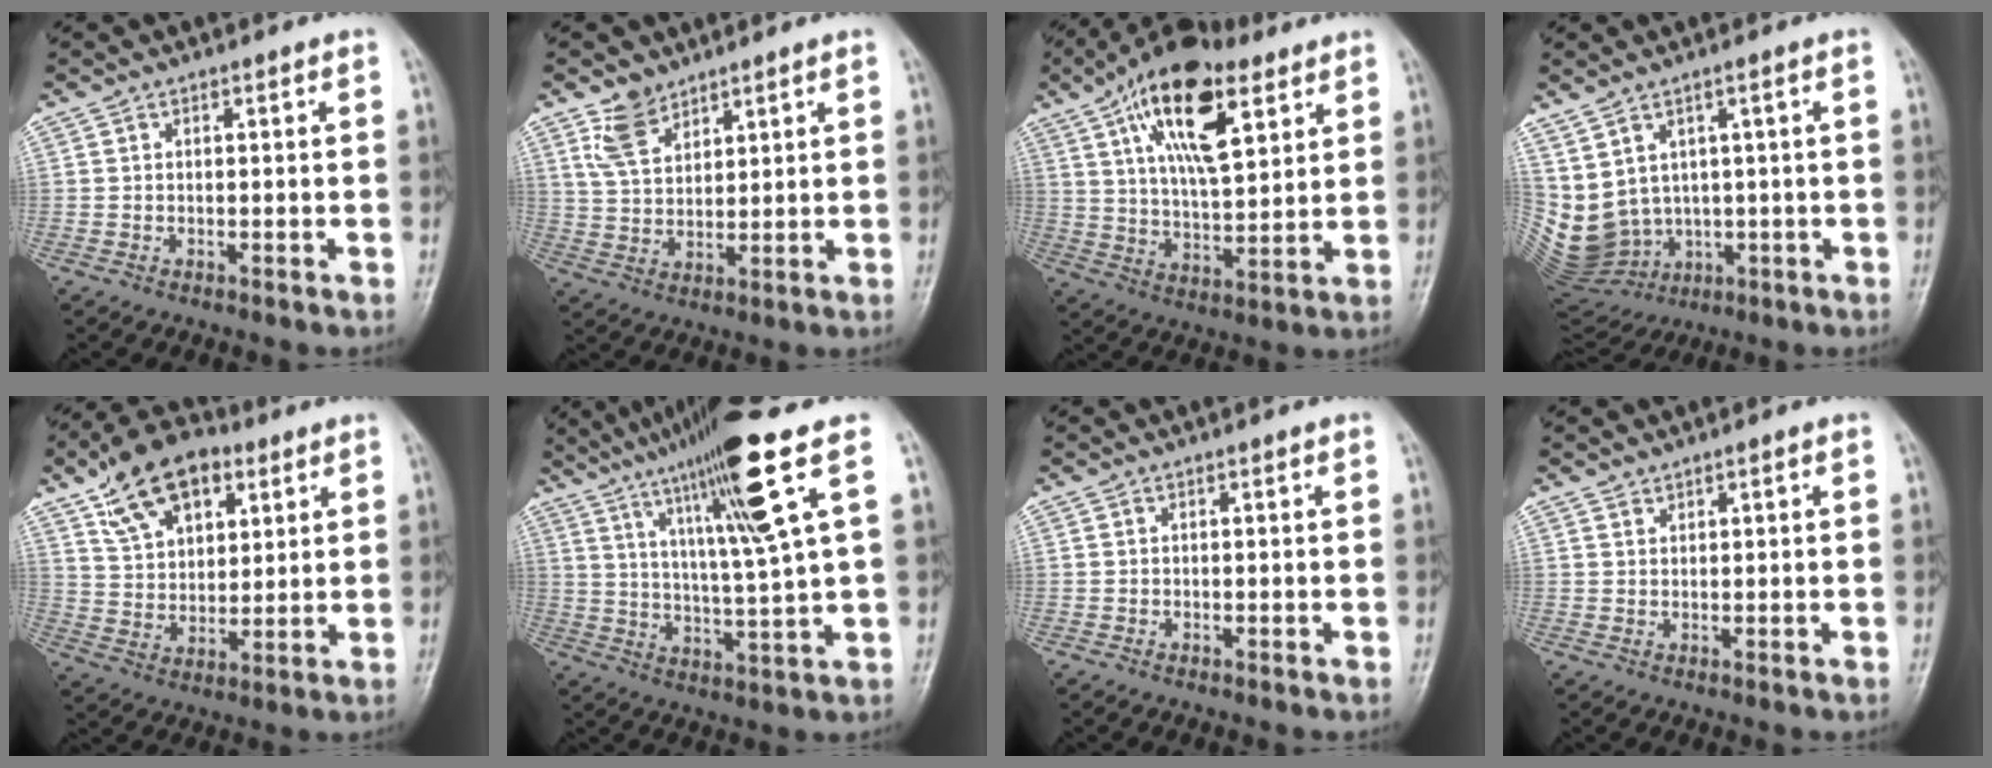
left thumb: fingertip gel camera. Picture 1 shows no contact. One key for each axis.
{"total": 6.2, "fx": 4.3, "fy": 3.4, "fz": 2.8, "tx": -0.040, "ty": -0.028, "tz": 0.094}
{"total": 19.0, "fx": 9.0, "fy": 8.1, "fz": 14.6, "tx": -0.226, "ty": -0.022, "tz": 0.155}
{"total": 17.2, "fx": 0.8, "fy": 13.5, "fz": 10.7, "tx": -0.246, "ty": 0.007, "tz": 0.054}
{"total": 15.2, "fx": 8.0, "fy": 8.9, "fz": 9.4, "tx": -0.124, "ty": -0.016, "tz": 0.141}
{"total": 17.0, "fx": 8.2, "fy": -0.1, "fz": 14.9, "tx": -0.249, "ty": -0.024, "tz": 0.140}
{"total": 0.0}
{"total": 1.0, "fx": 0.8, "fy": 0.5, "fz": 0.2, "tx": 0.004, "ty": -0.004, "tz": 0.015}